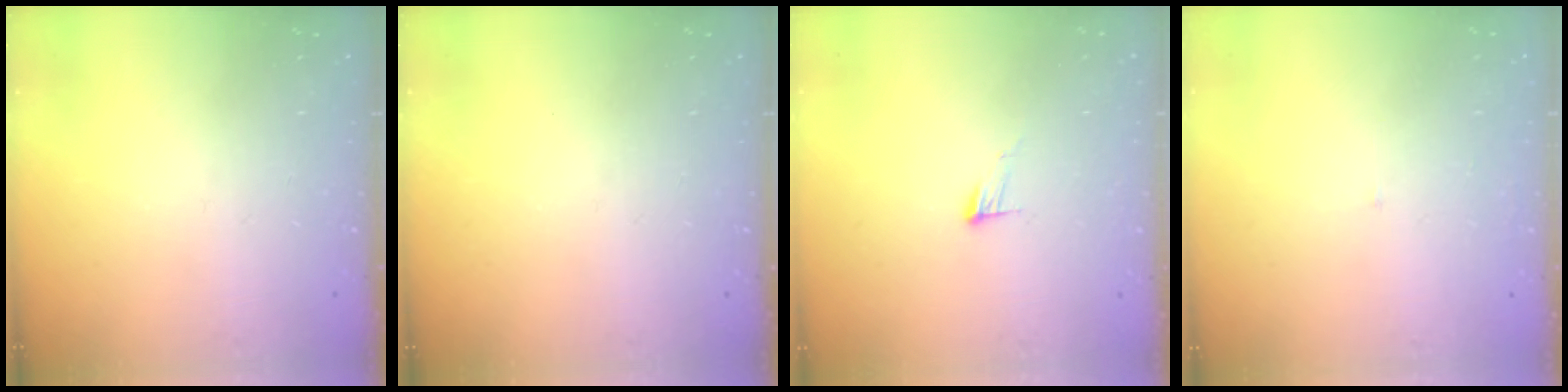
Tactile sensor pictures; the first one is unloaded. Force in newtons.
{"total": 0.0}
{"total": 5.2, "press": 5.2, "slide": 0.5}
{"total": 2.0, "press": 2.0, "slide": 0.1}